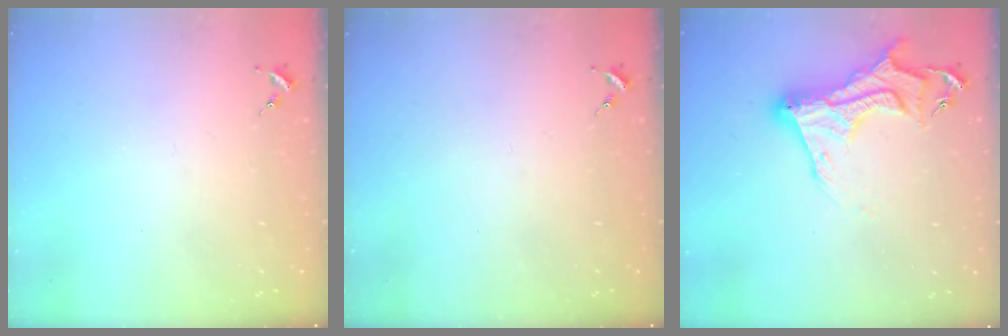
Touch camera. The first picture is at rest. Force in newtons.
{"total": 0.0}
{"total": 15.2, "press": 15.1, "slide": 1.2}